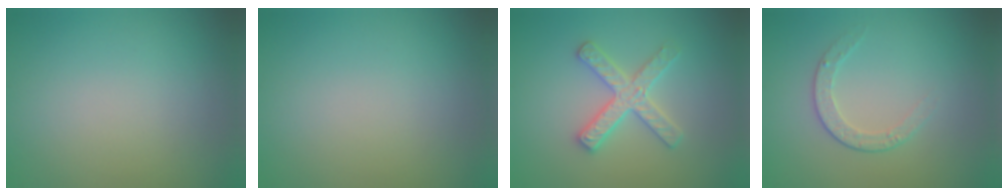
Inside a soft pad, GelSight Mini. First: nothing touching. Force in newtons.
{"total": 0.0}
{"total": 2.9, "press": 2.9, "slide": 0.5}
{"total": 2.1, "press": 1.4, "slide": 1.5}